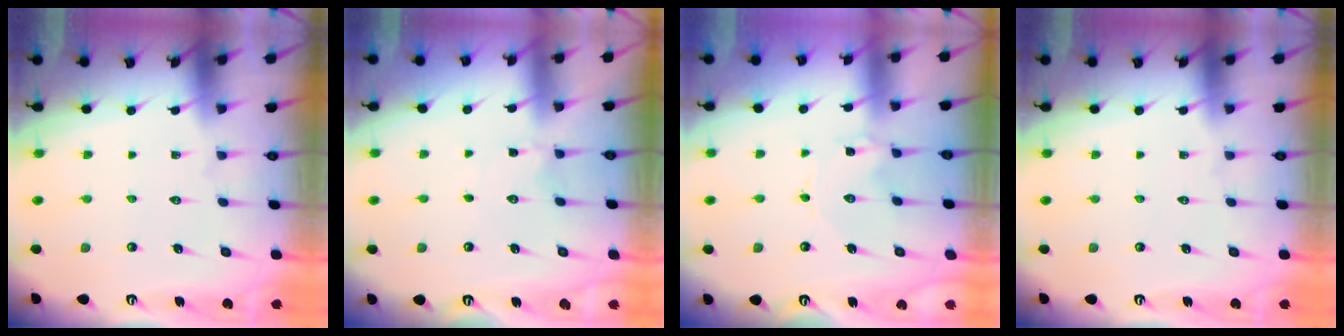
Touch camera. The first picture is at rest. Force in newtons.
{"total": 2.5, "press": 2.5, "slide": 0.3}
{"total": 0.0}
{"total": 0.0}